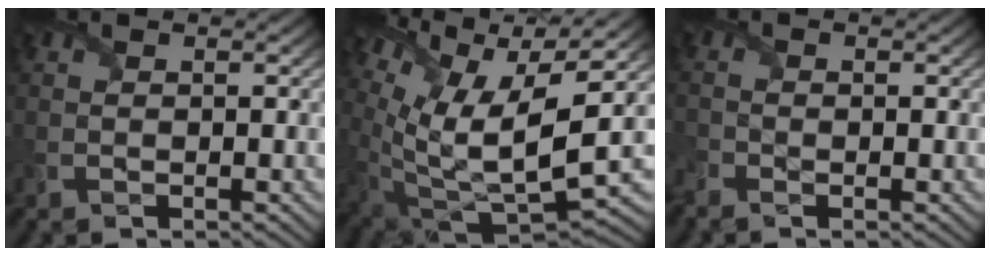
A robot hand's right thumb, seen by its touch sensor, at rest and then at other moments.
{"total": 14.6, "force": [5.1, 5.9, 12.3], "torque": [-0.265, 0.002, 0.092]}
{"total": 1.9, "force": [-1.5, 0.7, 0.8], "torque": [-0.025, -0.013, -0.039]}